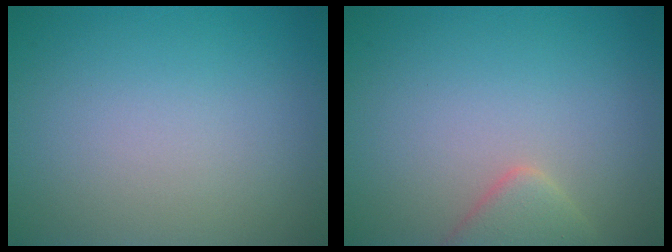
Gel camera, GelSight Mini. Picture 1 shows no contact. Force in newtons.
{"total": 2.5, "press": 2.5, "slide": 0.2}